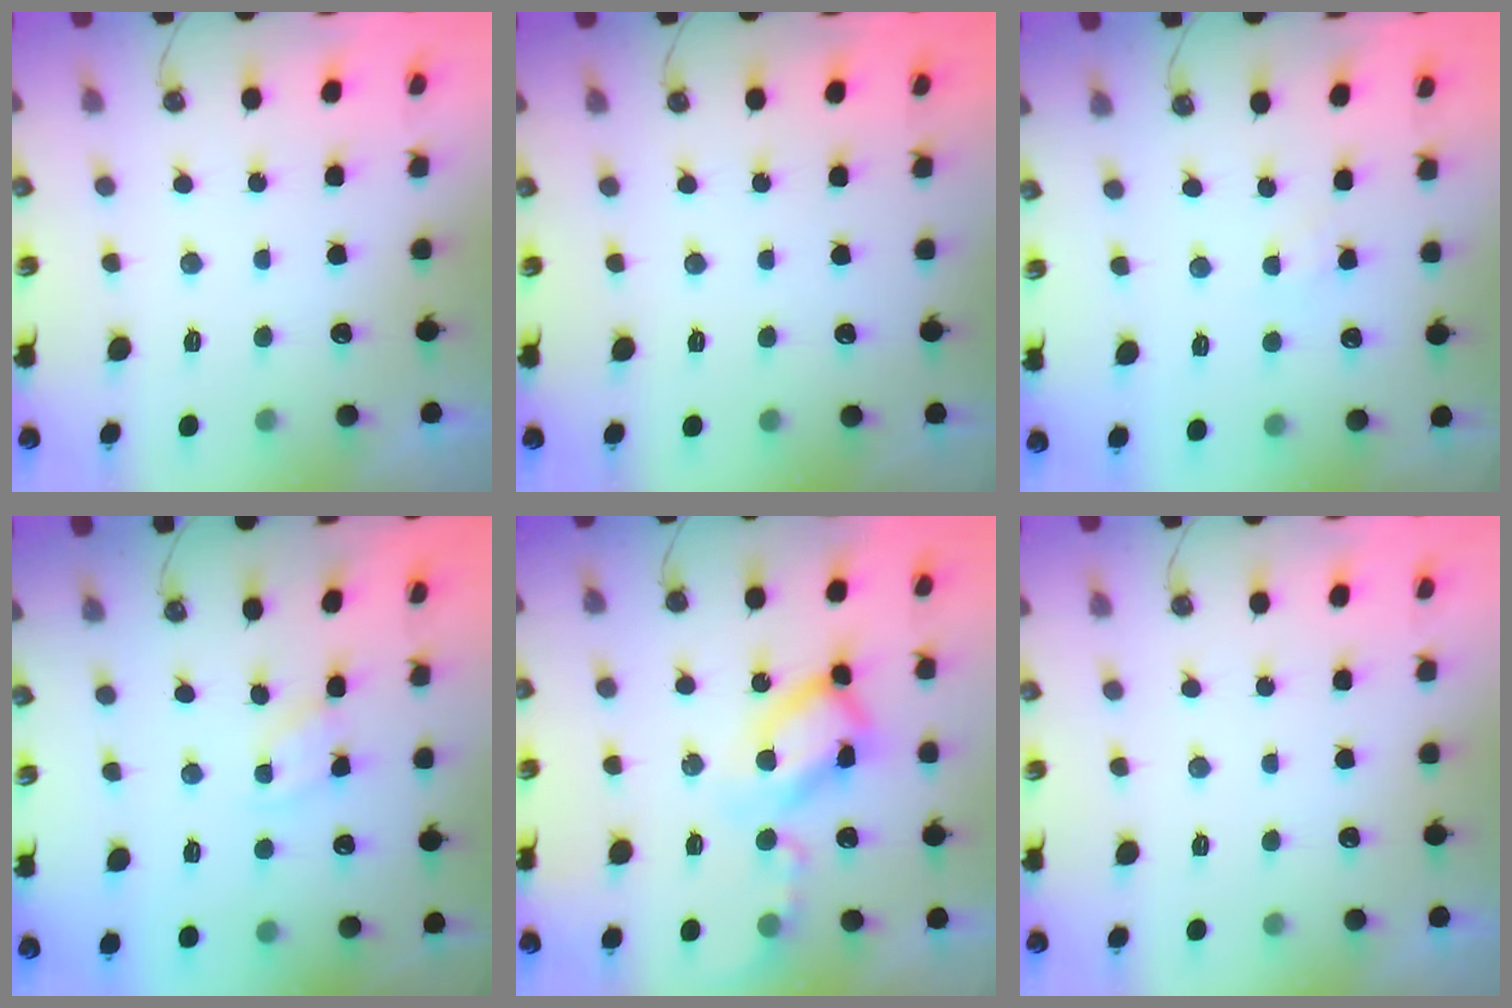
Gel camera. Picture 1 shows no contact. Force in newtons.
{"total": 0.0}
{"total": 3.7, "press": 3.6, "slide": 0.6}
{"total": 2.1, "press": 2.1, "slide": 0.3}
{"total": 12.9, "press": 12.9, "slide": 1.2}
{"total": 0.0}